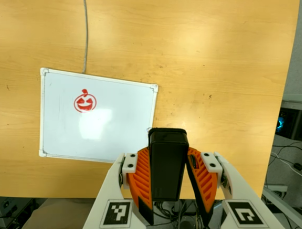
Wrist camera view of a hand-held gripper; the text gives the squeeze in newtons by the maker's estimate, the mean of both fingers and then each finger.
{"total": 4.7, "left": 3.9, "right": 5.5}